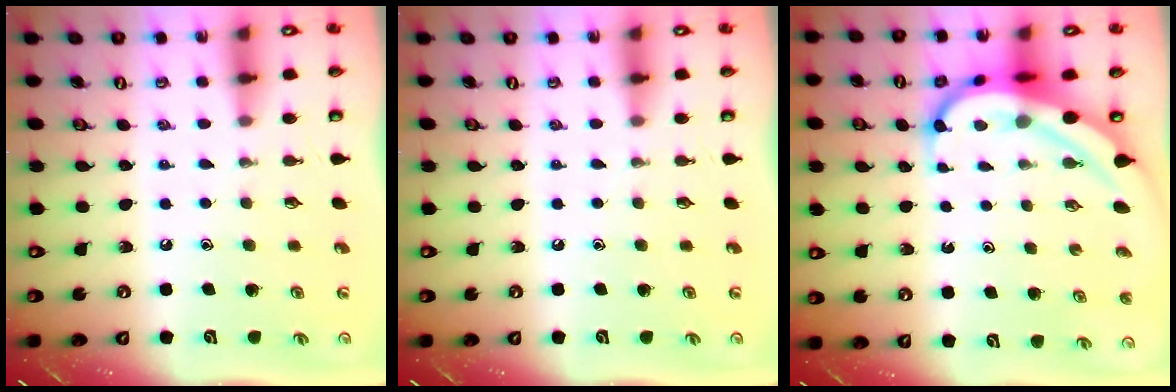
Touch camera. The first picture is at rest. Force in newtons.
{"total": 0.0}
{"total": 8.0, "press": 7.9, "slide": 1.0}